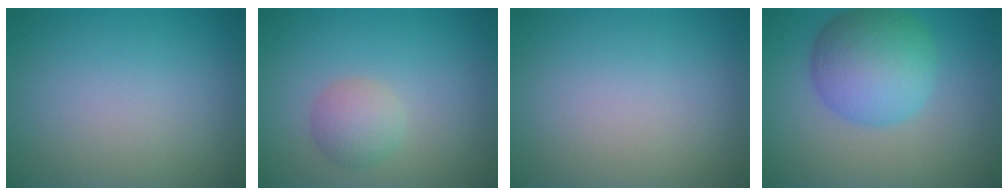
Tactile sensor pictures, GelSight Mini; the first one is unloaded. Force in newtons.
{"total": 2.3, "press": 2.3, "slide": 0.0}
{"total": 0.0}
{"total": 7.1, "press": 7.1, "slide": 0.2}